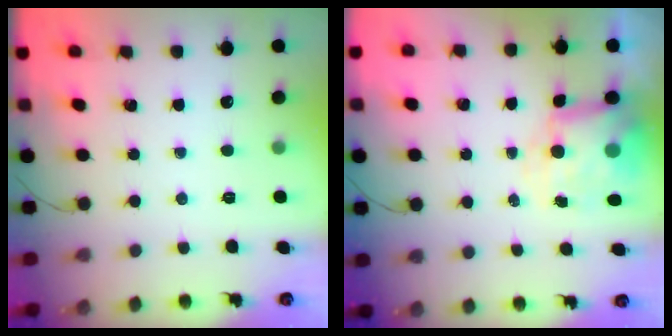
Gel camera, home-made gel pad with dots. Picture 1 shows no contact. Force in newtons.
{"total": 7.6, "press": 7.5, "slide": 1.2}